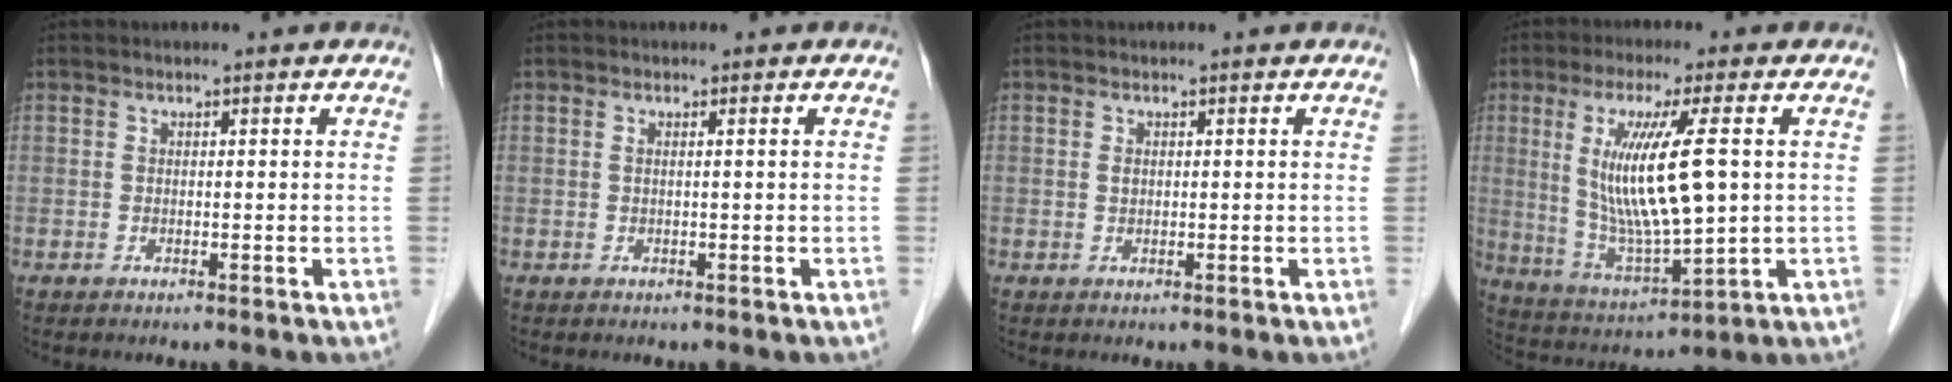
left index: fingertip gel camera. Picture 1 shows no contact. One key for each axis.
{"total": 0.5, "fx": 0.1, "fy": -0.1, "fz": 0.5, "tx": -0.014, "ty": 0.004, "tz": 0.002}
{"total": 0.6, "fx": 0.1, "fy": 0.5, "fz": 0.3, "tx": -0.006, "ty": 0.004, "tz": 0.002}
{"total": 13.4, "fx": 2.0, "fy": 1.6, "fz": 13.1, "tx": -0.264, "ty": -0.014, "tz": 0.043}